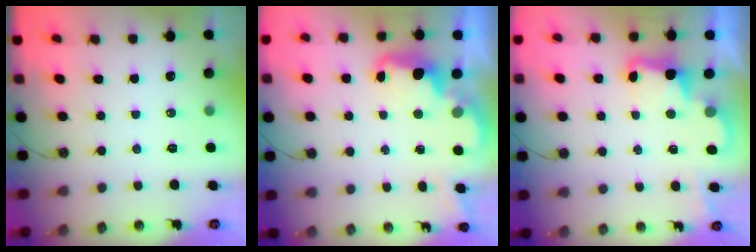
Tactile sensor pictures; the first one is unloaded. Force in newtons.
{"total": 2.7, "press": 2.6, "slide": 0.7}
{"total": 3.2, "press": 3.1, "slide": 0.6}